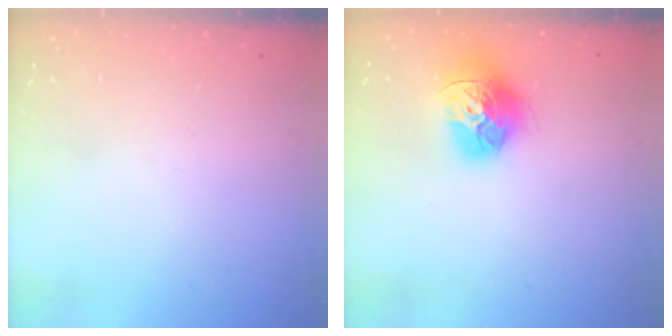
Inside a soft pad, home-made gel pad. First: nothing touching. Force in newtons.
{"total": 16.0, "press": 15.9, "slide": 1.7}